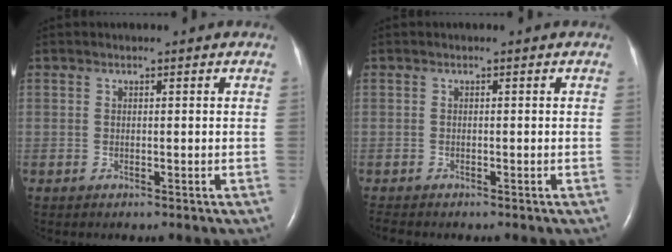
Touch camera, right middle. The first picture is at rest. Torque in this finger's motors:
{"motor_torque": [0.36, -0.38, -0.01, 0.00]}